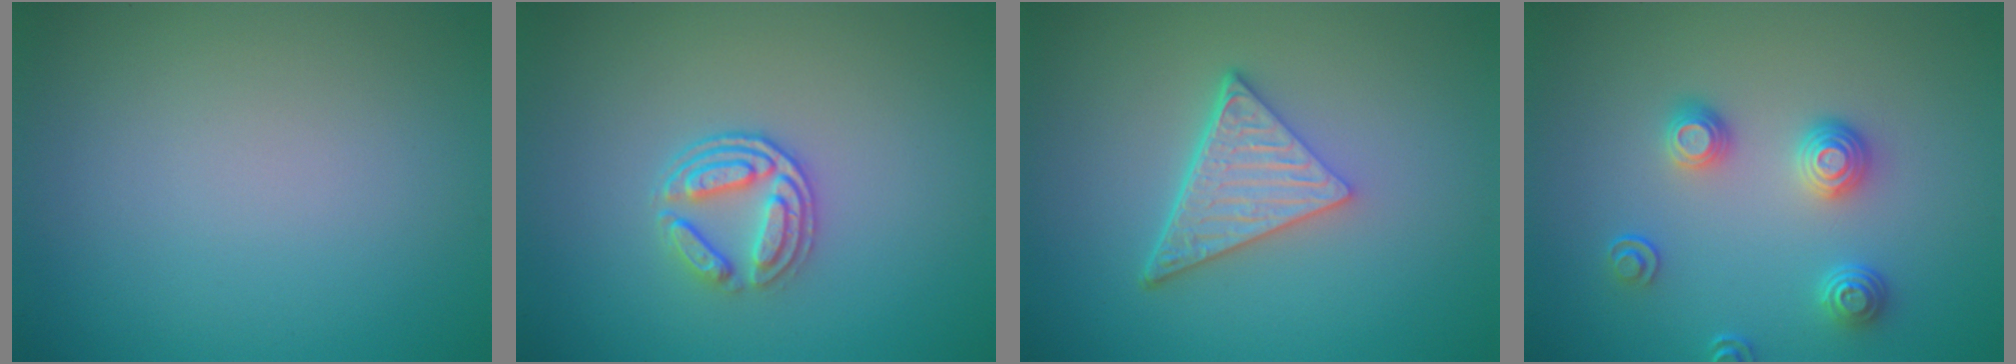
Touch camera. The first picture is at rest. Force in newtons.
{"total": 3.1, "press": 2.6, "slide": 1.7}
{"total": 4.9, "press": 3.4, "slide": 3.5}
{"total": 3.2, "press": 2.8, "slide": 1.5}